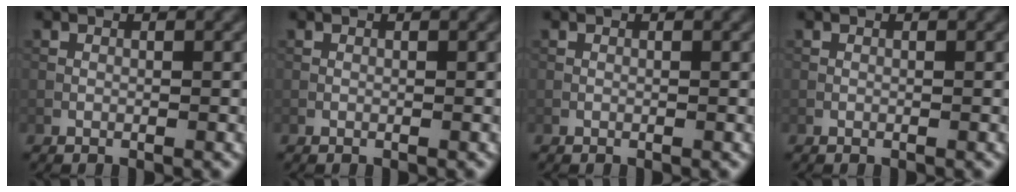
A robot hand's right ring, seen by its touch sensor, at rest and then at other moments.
{"total": 0.0}
{"total": 0.0}
{"total": 0.0}